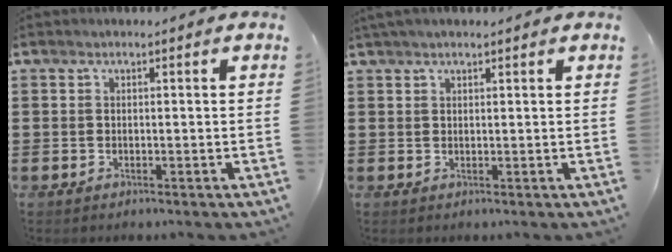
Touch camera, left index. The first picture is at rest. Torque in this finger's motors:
{"motor_torque": [1.26, -0.88, 0.00, 0.12]}